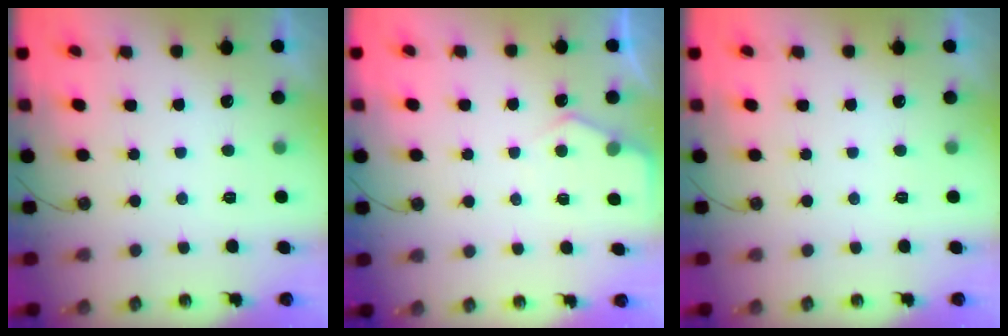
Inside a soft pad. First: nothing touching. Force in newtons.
{"total": 4.4, "press": 4.3, "slide": 0.6}
{"total": 0.0}